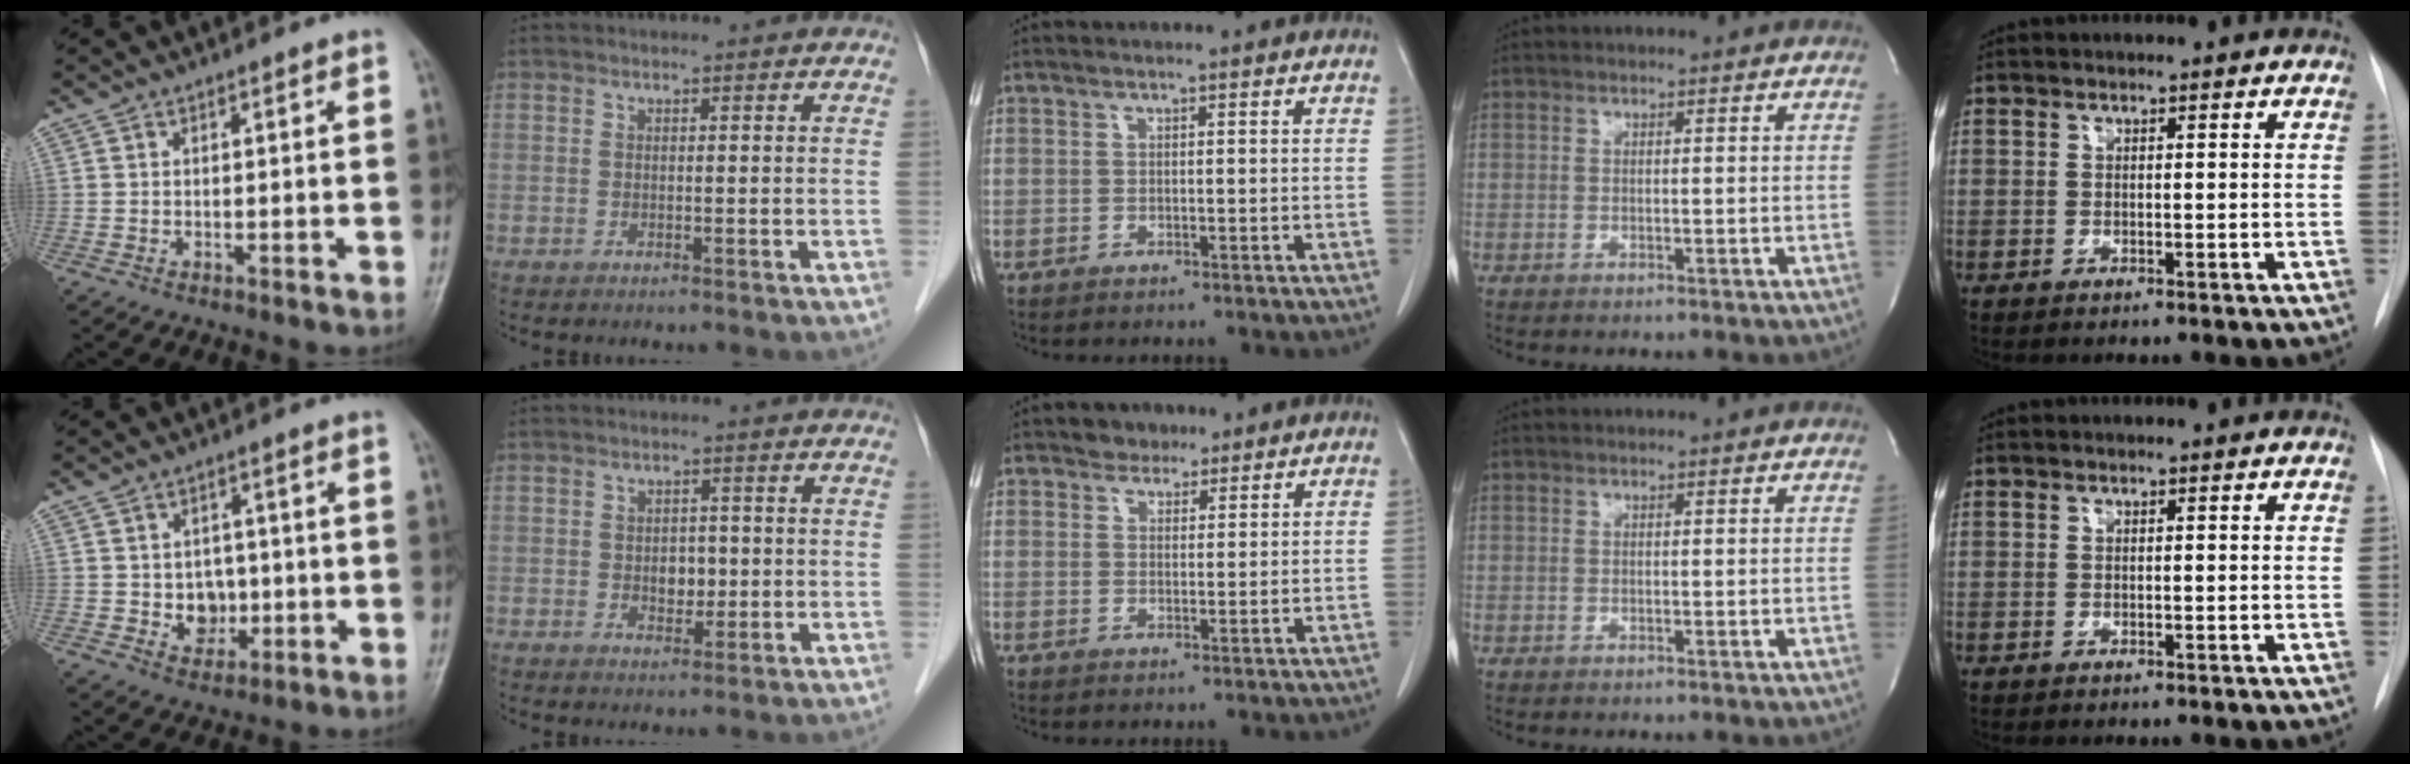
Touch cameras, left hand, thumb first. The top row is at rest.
{"thumb": {"total": 5.7, "force": [-0.4, 4.8, 3.1], "torque": [-0.014, 0.003, 0.002]}, "index": {"total": 2.8, "force": [-0.2, 2.1, 1.9], "torque": [-0.026, 0.004, 0.001]}, "middle": {"total": 2.9, "force": [2.2, 1.8, 0.4], "torque": [-0.007, 0.005, 0.034]}}